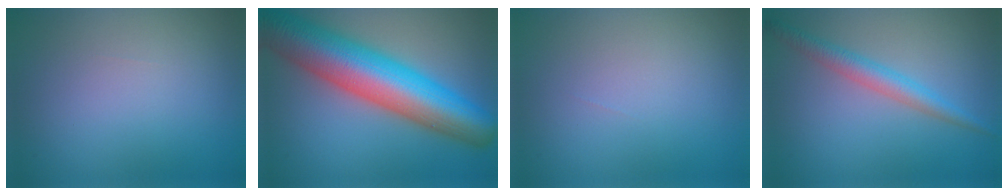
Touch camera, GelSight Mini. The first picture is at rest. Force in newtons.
{"total": 12.7, "press": 12.6, "slide": 0.5}
{"total": 0.0}
{"total": 2.6, "press": 2.6, "slide": 0.0}